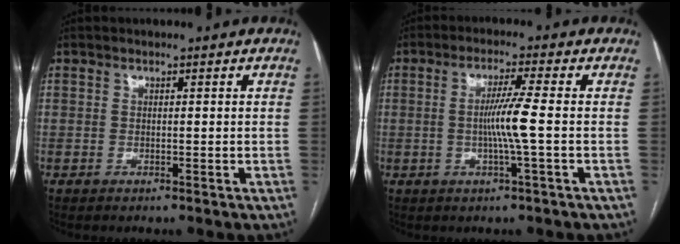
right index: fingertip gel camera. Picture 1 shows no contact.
{"total": 5.4, "force": [-0.6, -1.0, 5.3], "torque": [-0.101, 0.000, -0.012]}